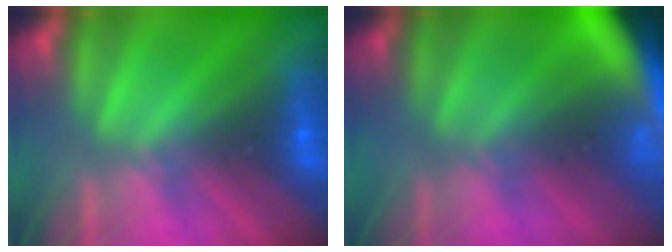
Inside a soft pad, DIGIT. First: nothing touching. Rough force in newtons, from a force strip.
{"total": 7.7}